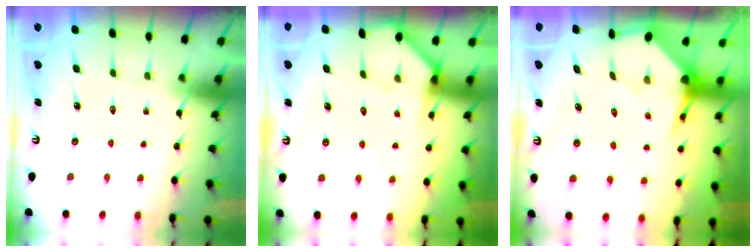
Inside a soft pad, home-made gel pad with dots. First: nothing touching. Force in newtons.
{"total": 2.6, "press": 2.6, "slide": 0.2}
{"total": 3.7, "press": 3.6, "slide": 0.4}